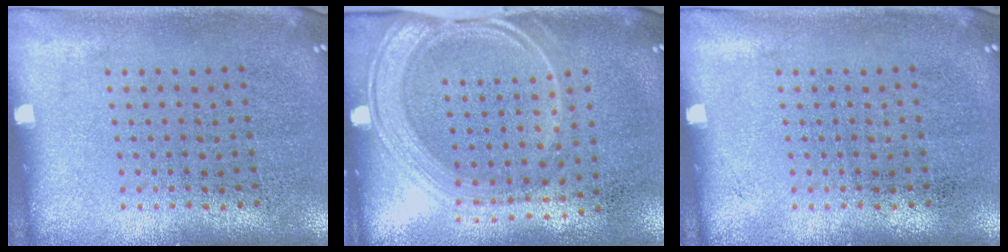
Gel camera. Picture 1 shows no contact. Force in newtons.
{"total": 1.6, "press": 1.4, "slide": 0.9}
{"total": 0.0}